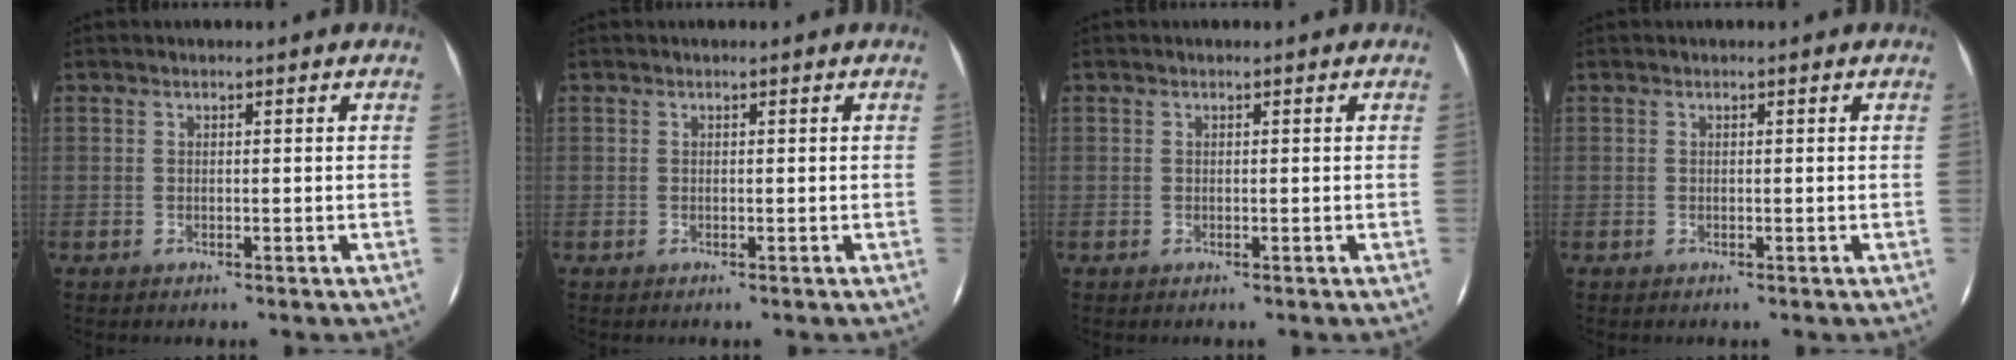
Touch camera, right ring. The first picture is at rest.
{"total": 0.0}
{"total": 0.0}
{"total": 0.0}